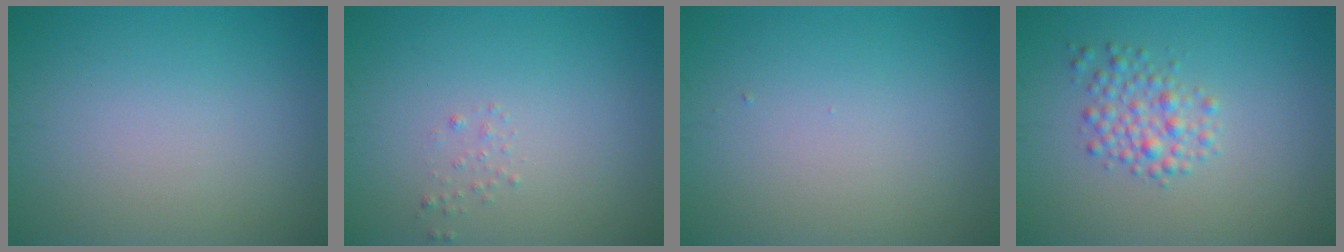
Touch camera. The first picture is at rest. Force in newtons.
{"total": 0.6, "press": 0.6, "slide": 0.0}
{"total": 0.0}
{"total": 2.6, "press": 2.6, "slide": 0.1}